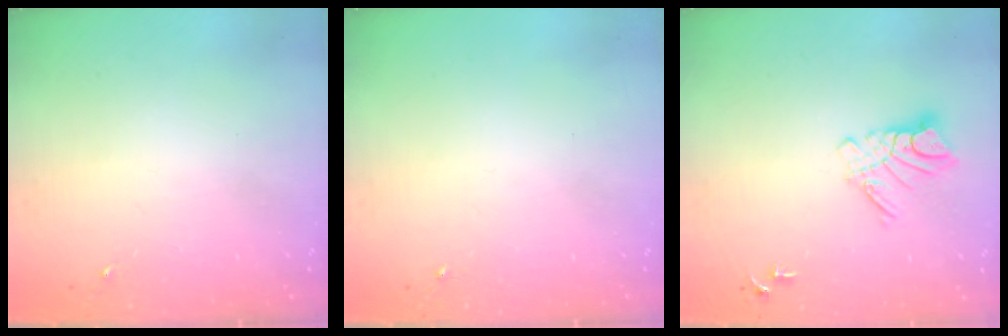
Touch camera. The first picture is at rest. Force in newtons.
{"total": 0.0}
{"total": 9.5, "press": 9.5, "slide": 0.9}